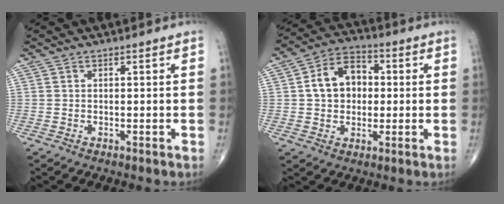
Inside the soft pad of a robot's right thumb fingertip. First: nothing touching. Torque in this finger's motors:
{"motor_torque": [-0.03, 0.35, 0.20, -0.05, 0.07]}